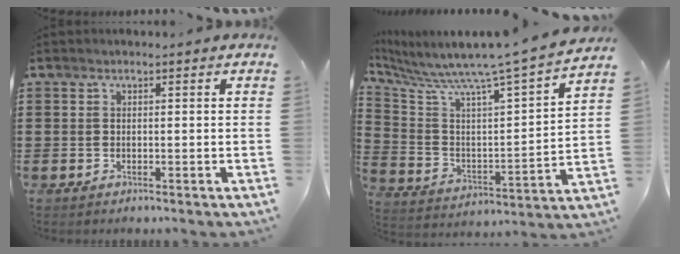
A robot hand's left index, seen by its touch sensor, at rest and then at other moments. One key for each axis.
{"total": 7.4, "fx": 6.6, "fy": -0.7, "fz": 3.2, "tx": -0.096, "ty": -0.072, "tz": 0.098}